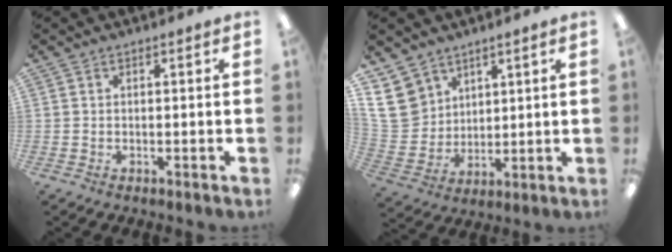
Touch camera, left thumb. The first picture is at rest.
{"total": 12.0, "force": [6.7, 9.2, 3.6], "torque": [-0.097, -0.028, 0.135]}